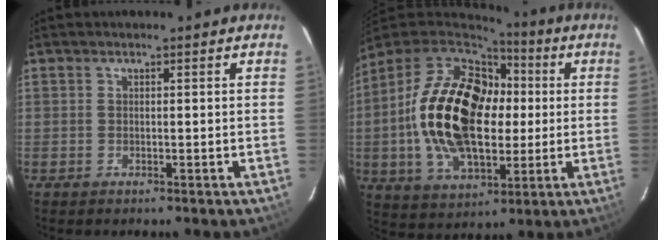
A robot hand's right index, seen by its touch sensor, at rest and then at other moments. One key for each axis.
{"total": 24.7, "fx": 1.0, "fy": 15.0, "fz": 19.6, "tx": -0.404, "ty": 0.018, "tz": 0.023}